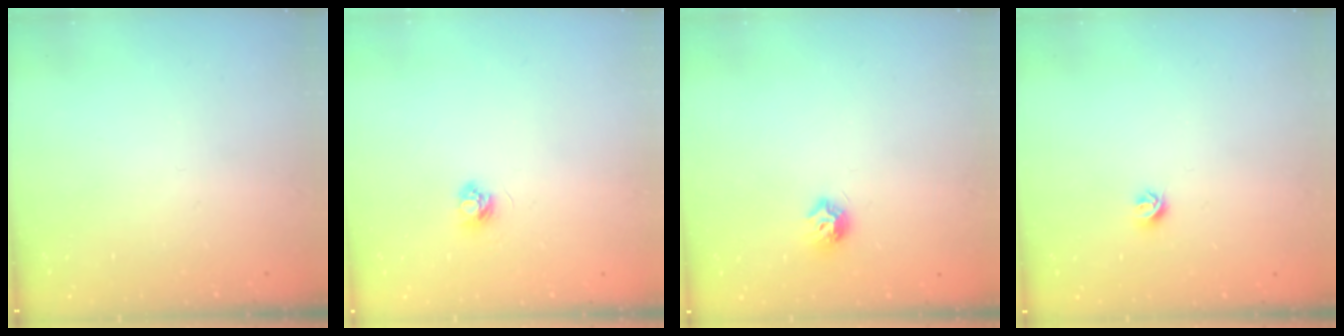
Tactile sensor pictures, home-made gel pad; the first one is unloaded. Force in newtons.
{"total": 3.6, "press": 3.6, "slide": 0.4}
{"total": 6.5, "press": 6.5, "slide": 0.3}
{"total": 5.3, "press": 5.2, "slide": 0.7}